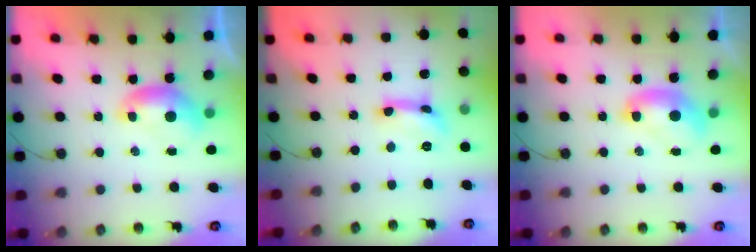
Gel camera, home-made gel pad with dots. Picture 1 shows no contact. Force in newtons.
{"total": 4.1, "press": 4.0, "slide": 0.2}
{"total": 2.1, "press": 2.1, "slide": 0.2}